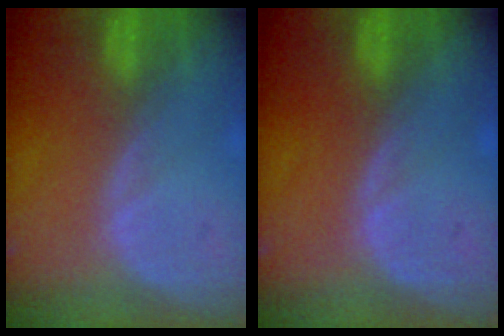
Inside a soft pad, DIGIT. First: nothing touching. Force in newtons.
{"total": 0.0}